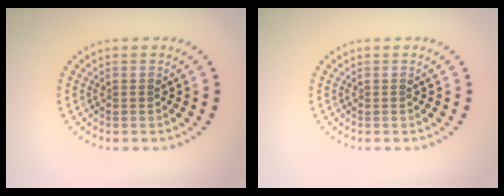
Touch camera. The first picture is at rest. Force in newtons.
{"total": 0.0}